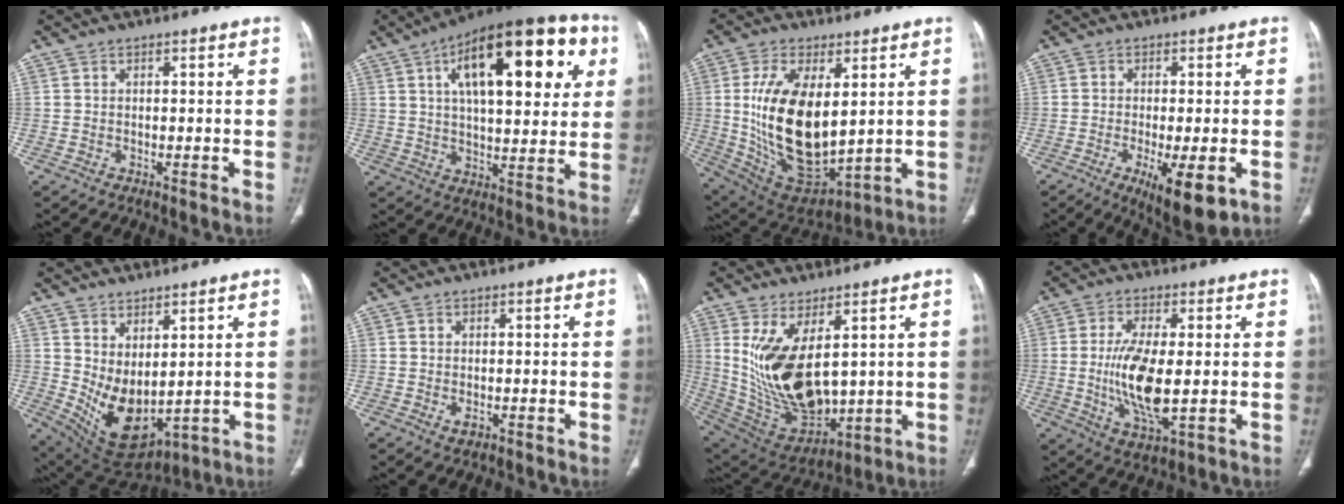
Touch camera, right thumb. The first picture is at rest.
{"total": 26.7, "force": [9.3, 11.1, 22.4], "torque": [-0.303, 0.012, 0.133]}
{"total": 20.4, "force": [2.6, 10.3, 17.4], "torque": [-0.320, -0.029, 0.070]}
{"total": 10.1, "force": [-3.8, 3.0, 8.8], "torque": [-0.133, -0.016, -0.051]}
{"total": 10.8, "force": [1.7, 5.9, 8.9], "torque": [-0.146, -0.032, 0.065]}
{"total": 1.5, "force": [-0.5, 0.9, 1.1], "torque": [-0.018, -0.001, -0.005]}
{"total": 17.8, "force": [3.7, 9.0, 14.9], "torque": [-0.266, -0.028, 0.106]}
{"total": 12.4, "force": [-0.7, 4.7, 11.5], "torque": [-0.229, -0.019, -0.006]}